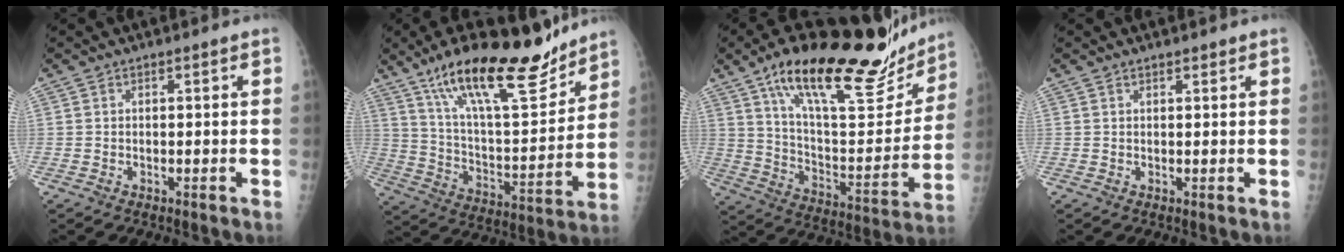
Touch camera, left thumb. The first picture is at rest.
{"total": 22.8, "force": [16.6, 6.4, 14.2], "torque": [-0.200, -0.080, 0.283]}
{"total": 29.8, "force": [20.1, 10.1, 19.6], "torque": [-0.262, -0.059, 0.318]}
{"total": 1.2, "force": [0.9, 0.4, 0.6], "torque": [-0.005, -0.003, 0.012]}